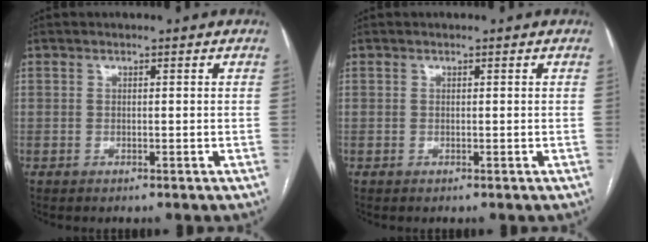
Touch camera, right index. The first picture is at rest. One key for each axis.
{"total": 0.0}